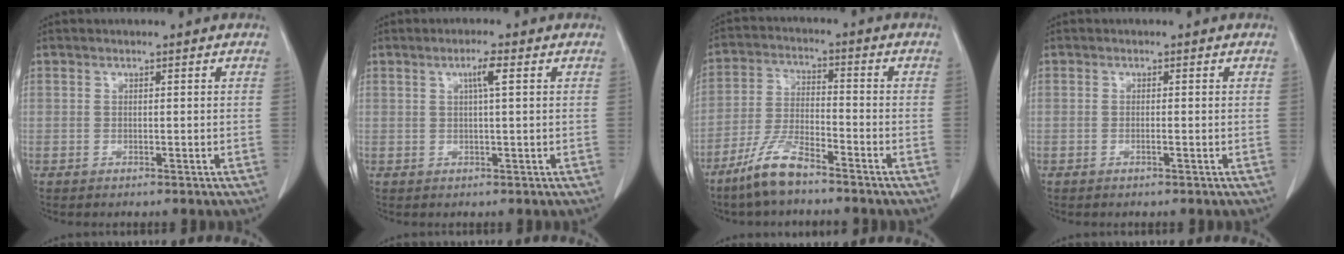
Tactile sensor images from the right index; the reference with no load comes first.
{"total": 2.4, "force": [0.7, -0.2, 2.3], "torque": [-0.045, 0.003, 0.013]}
{"total": 8.1, "force": [-6.1, 1.3, 5.1], "torque": [-0.117, -0.014, -0.122]}
{"total": 0.6, "force": [-0.3, -0.1, 0.5], "torque": [-0.013, 0.002, -0.004]}